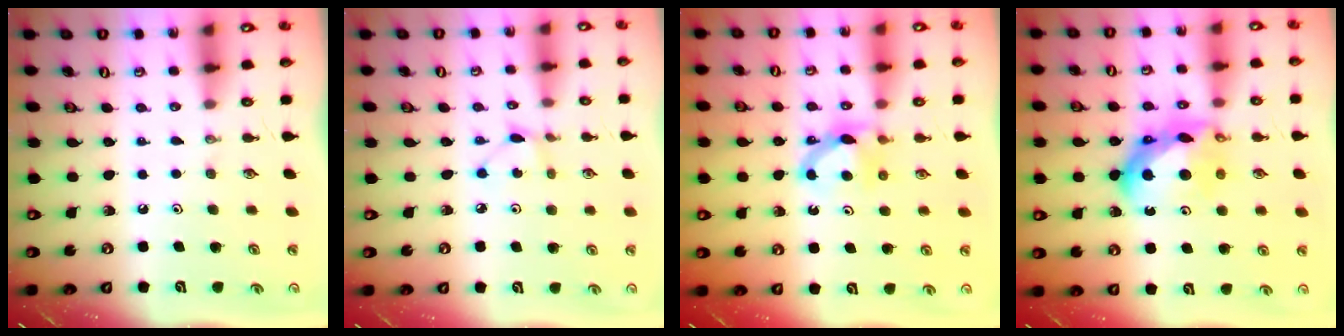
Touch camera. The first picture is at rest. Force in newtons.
{"total": 3.0, "press": 2.9, "slide": 0.4}
{"total": 8.1, "press": 8.1, "slide": 0.1}
{"total": 14.7, "press": 14.7, "slide": 0.5}